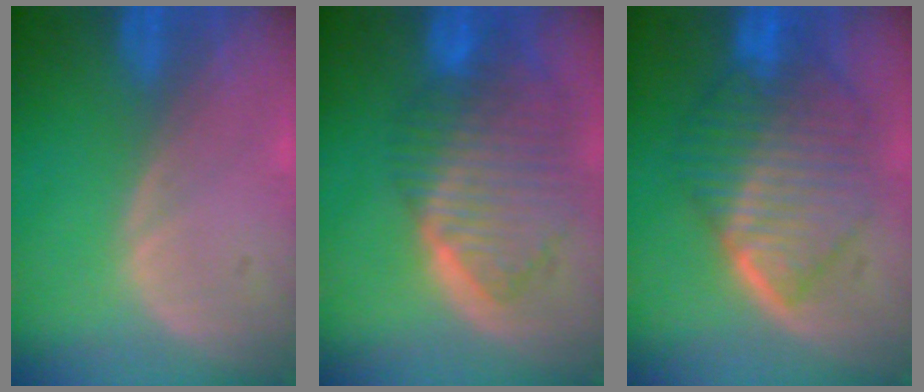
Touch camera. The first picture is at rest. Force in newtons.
{"total": 10.1, "press": 8.6, "slide": 5.2}
{"total": 10.5, "press": 10.4, "slide": 1.0}